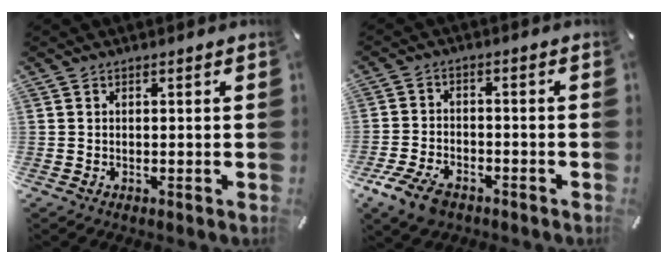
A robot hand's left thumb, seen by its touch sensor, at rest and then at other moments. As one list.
[{"total": 7.4, "force": [-4.8, 4.3, 3.6], "torque": [-0.089, 0.020, -0.092]}]